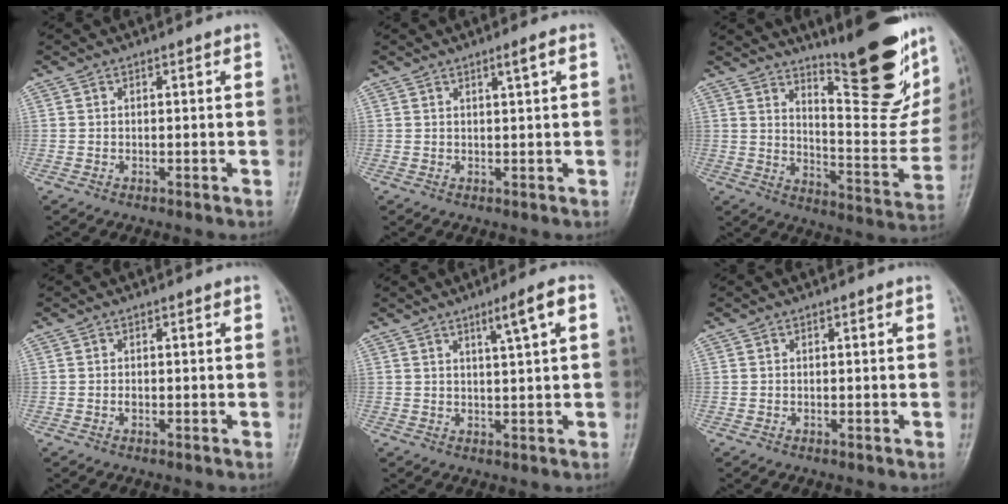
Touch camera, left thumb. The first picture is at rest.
{"total": 2.0, "force": [1.1, 0.0, 1.6], "torque": [-0.028, -0.007, 0.018]}
{"total": 23.6, "force": [15.9, 6.5, 16.2], "torque": [-0.189, -0.113, 0.230]}
{"total": 0.8, "force": [0.0, 0.5, 0.6], "torque": [-0.006, 0.001, -0.002]}
{"total": 5.1, "force": [2.3, 0.2, 4.6], "torque": [-0.075, -0.001, 0.039]}
{"total": 0.0}